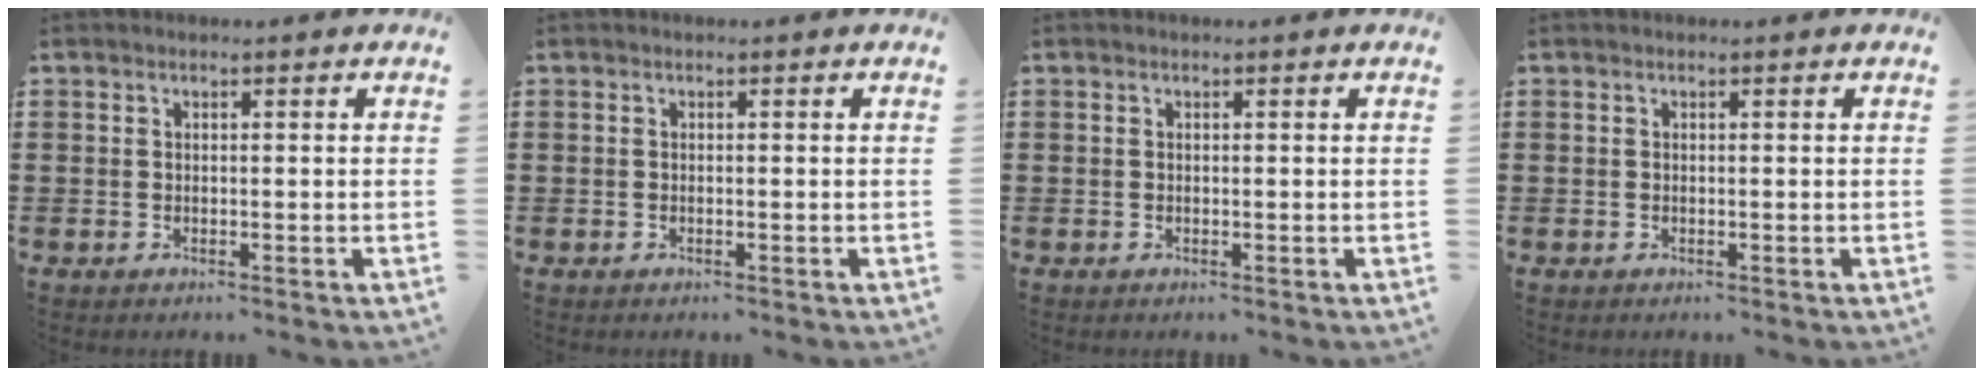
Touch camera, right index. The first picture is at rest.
{"total": 0.0}
{"total": 0.0}
{"total": 0.0}